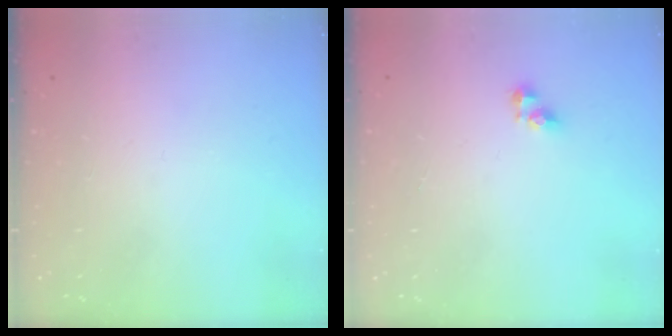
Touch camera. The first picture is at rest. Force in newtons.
{"total": 5.0, "press": 5.0, "slide": 0.7}